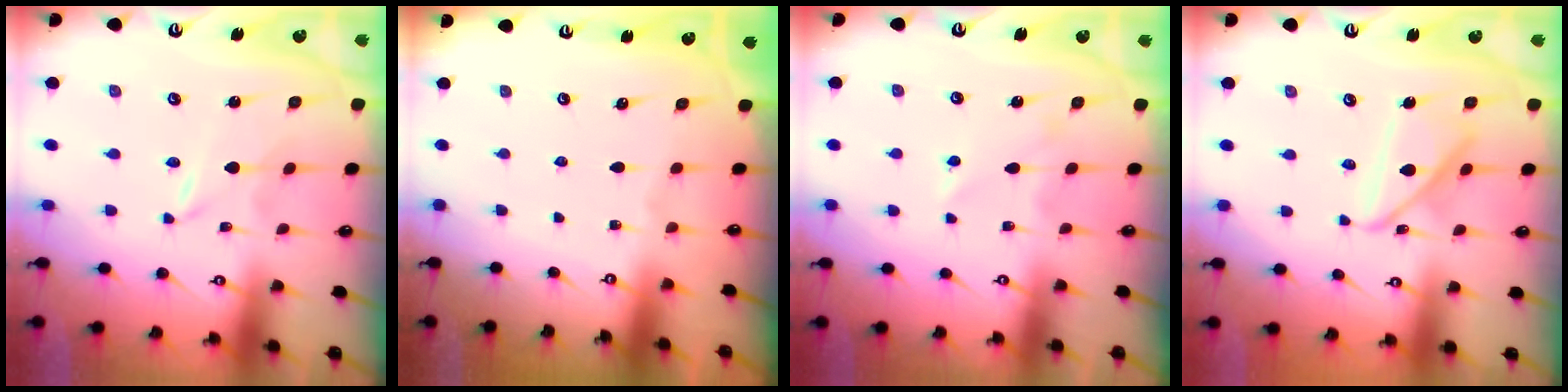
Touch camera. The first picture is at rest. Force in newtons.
{"total": 0.0}
{"total": 4.7, "press": 4.7, "slide": 0.3}
{"total": 11.5, "press": 11.5, "slide": 0.9}